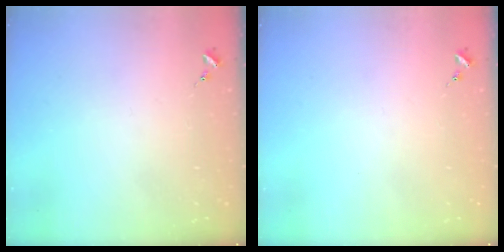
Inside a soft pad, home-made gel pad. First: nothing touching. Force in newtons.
{"total": 0.0}